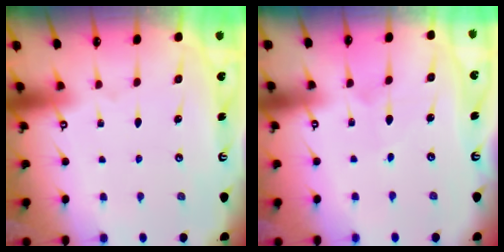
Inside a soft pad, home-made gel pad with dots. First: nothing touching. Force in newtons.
{"total": 3.5, "press": 3.4, "slide": 0.3}